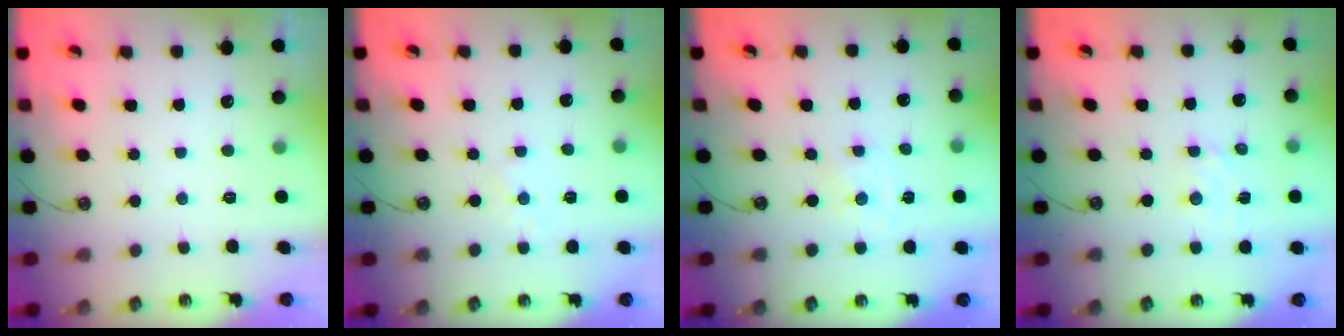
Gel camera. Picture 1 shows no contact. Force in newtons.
{"total": 4.6, "press": 4.6, "slide": 0.6}
{"total": 0.0}
{"total": 2.3, "press": 2.3, "slide": 0.4}